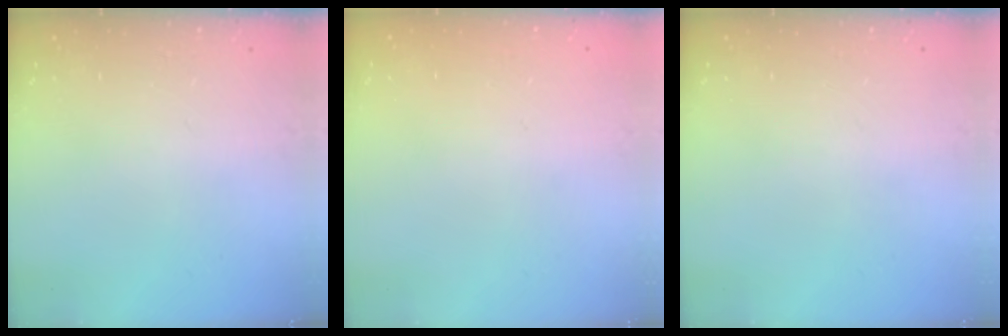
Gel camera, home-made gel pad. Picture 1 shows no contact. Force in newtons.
{"total": 0.0}
{"total": 0.0}